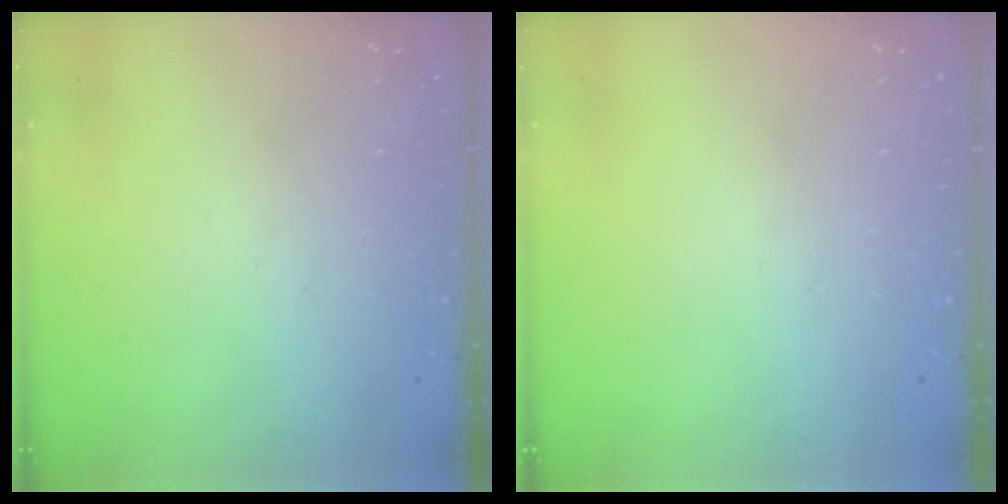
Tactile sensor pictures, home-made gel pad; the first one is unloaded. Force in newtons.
{"total": 0.0}